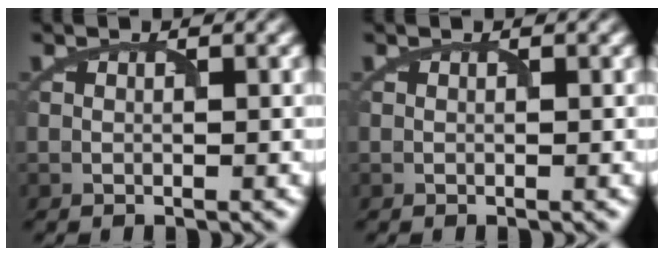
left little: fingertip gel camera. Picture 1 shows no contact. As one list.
[{"total": 0.0}]